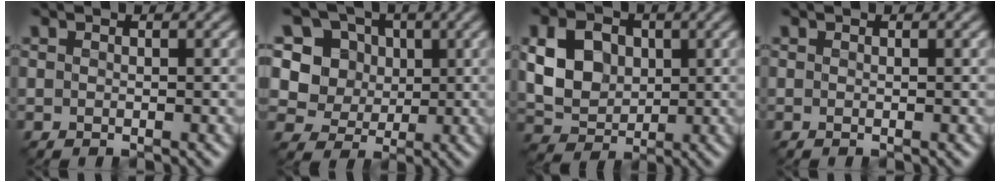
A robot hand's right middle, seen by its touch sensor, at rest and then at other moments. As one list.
[{"total": 6.0, "force": [1.4, 5.5, 2.0], "torque": [-0.045, -0.003, 0.027]}, {"total": 6.0, "force": [0.5, 4.7, 3.7], "torque": [-0.079, 0.000, 0.006]}, {"total": 0.0}]